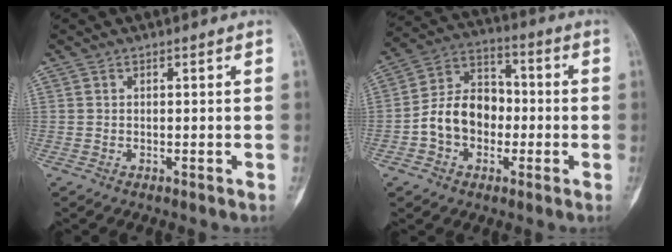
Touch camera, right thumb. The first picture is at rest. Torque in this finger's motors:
{"motor_torque": [0.85, 0.63, 1.03, -0.62, 0.11]}